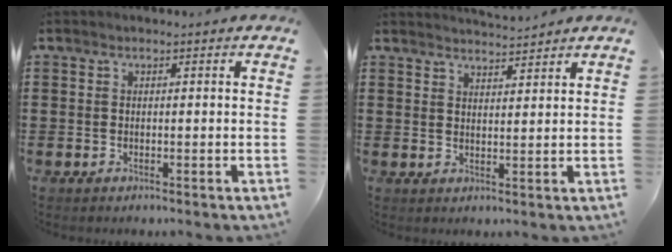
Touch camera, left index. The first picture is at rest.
{"total": 3.1, "force": [3.1, 0.0, 0.2], "torque": [-0.011, -0.009, 0.059]}